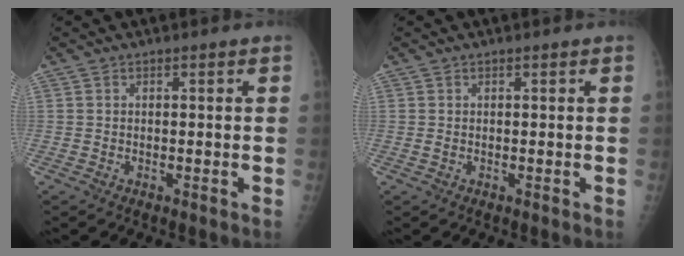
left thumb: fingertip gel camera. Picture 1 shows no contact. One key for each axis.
{"total": 0.7, "fx": 0.2, "fy": 0.3, "fz": 0.6, "tx": -0.012, "ty": 0.002, "tz": 0.006}